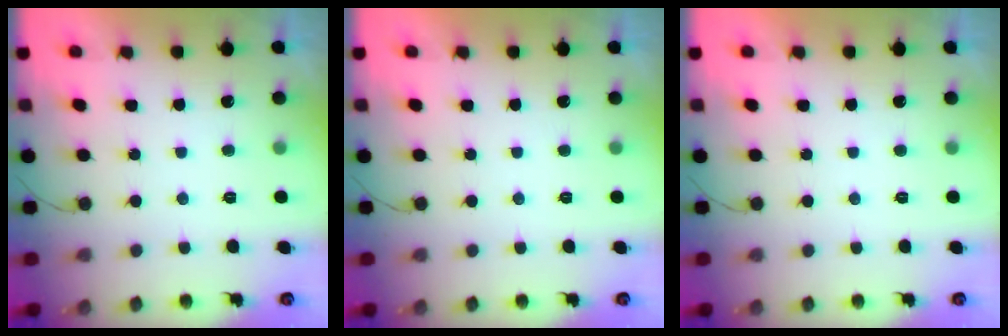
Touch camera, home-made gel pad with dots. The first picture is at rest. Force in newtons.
{"total": 0.0}
{"total": 0.0}